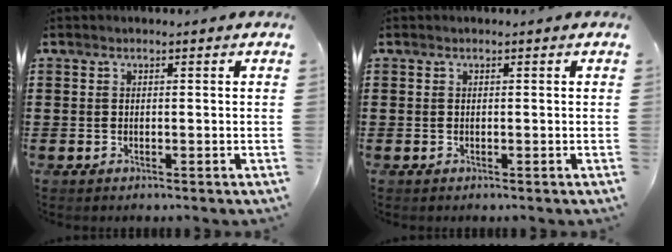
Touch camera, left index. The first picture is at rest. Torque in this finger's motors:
{"motor_torque": [0.00, 0.00, 0.02, 0.00]}